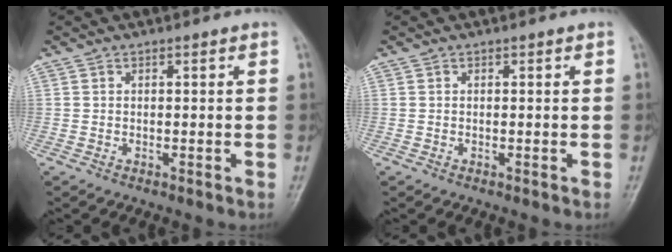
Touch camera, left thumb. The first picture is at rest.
{"total": 0.0}